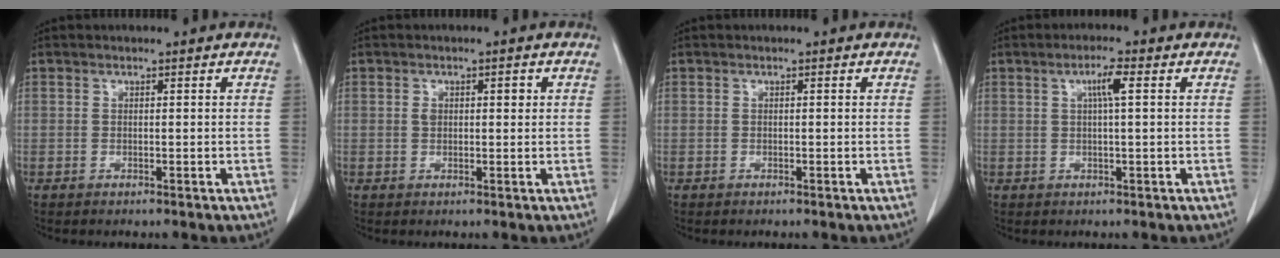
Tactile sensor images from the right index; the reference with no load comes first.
{"total": 2.3, "force": [0.5, 1.3, 1.8], "torque": [-0.033, 0.011, 0.010]}
{"total": 0.0}
{"total": 3.1, "force": [0.9, 0.1, 2.9], "torque": [-0.055, 0.005, 0.015]}